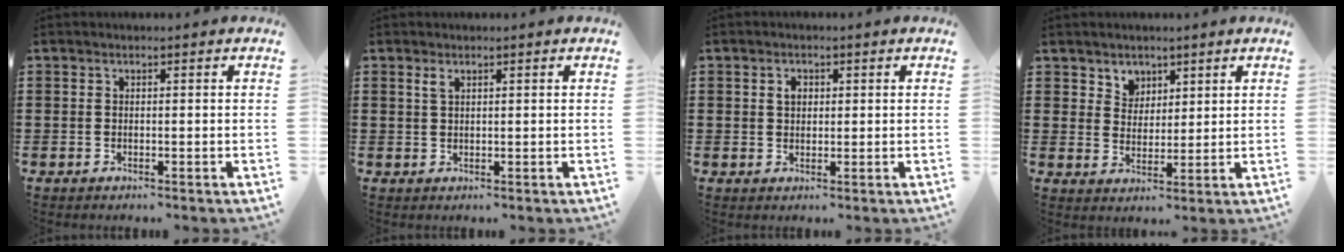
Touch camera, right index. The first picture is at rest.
{"total": 1.1, "force": [0.6, 0.4, 0.8], "torque": [-0.020, 0.000, 0.012]}
{"total": 1.8, "force": [0.6, 1.3, 1.1], "torque": [-0.027, 0.007, 0.010]}
{"total": 3.7, "force": [2.5, 2.7, -0.2], "torque": [-0.014, 0.005, 0.048]}